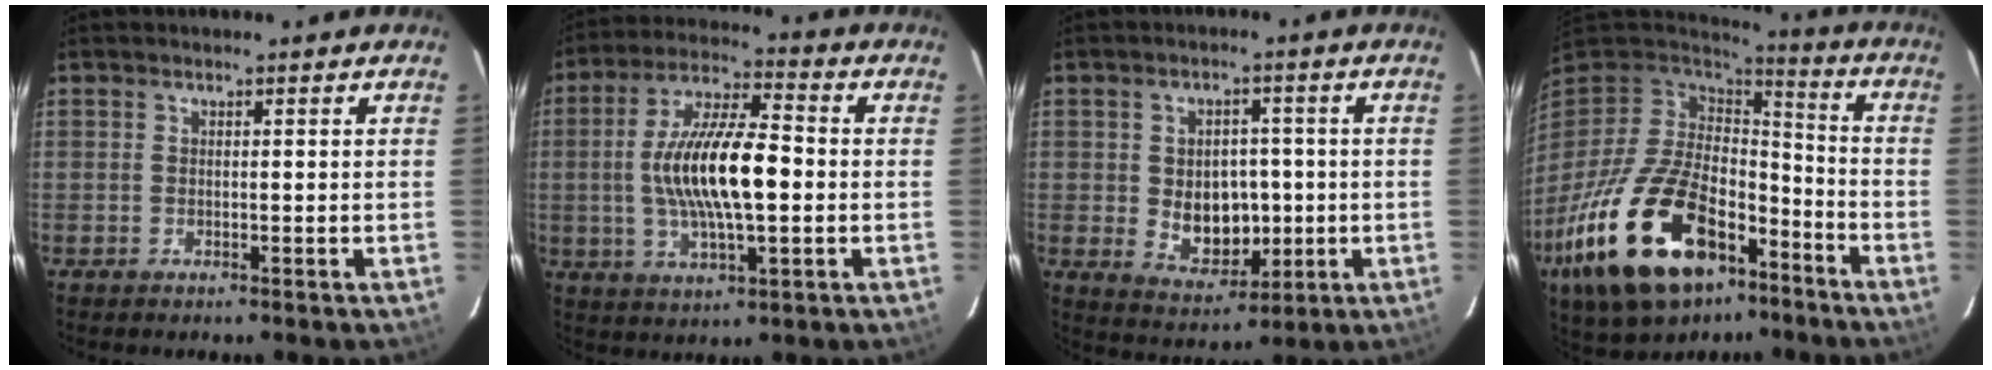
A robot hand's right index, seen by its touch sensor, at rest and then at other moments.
{"total": 15.2, "force": [-0.9, 4.7, 14.5], "torque": [-0.276, 0.007, -0.017]}
{"total": 9.0, "force": [-0.7, 7.0, 5.6], "torque": [-0.109, -0.001, 0.011]}
{"total": 29.3, "force": [-15.7, 15.1, 19.5], "torque": [-0.394, -0.024, -0.248]}